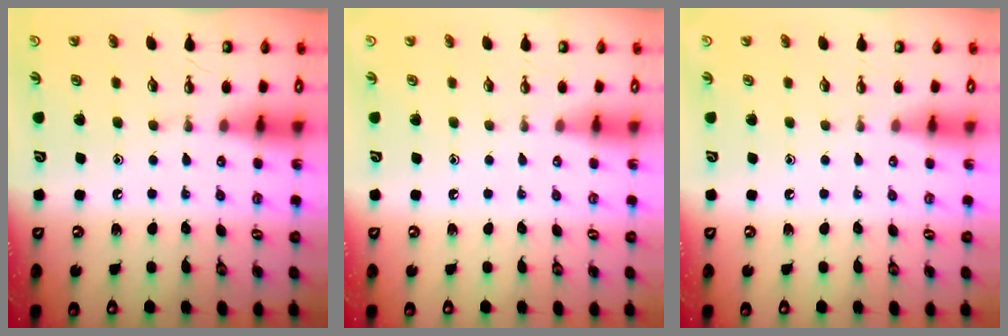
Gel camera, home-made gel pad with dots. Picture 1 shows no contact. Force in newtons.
{"total": 0.0}
{"total": 0.0}